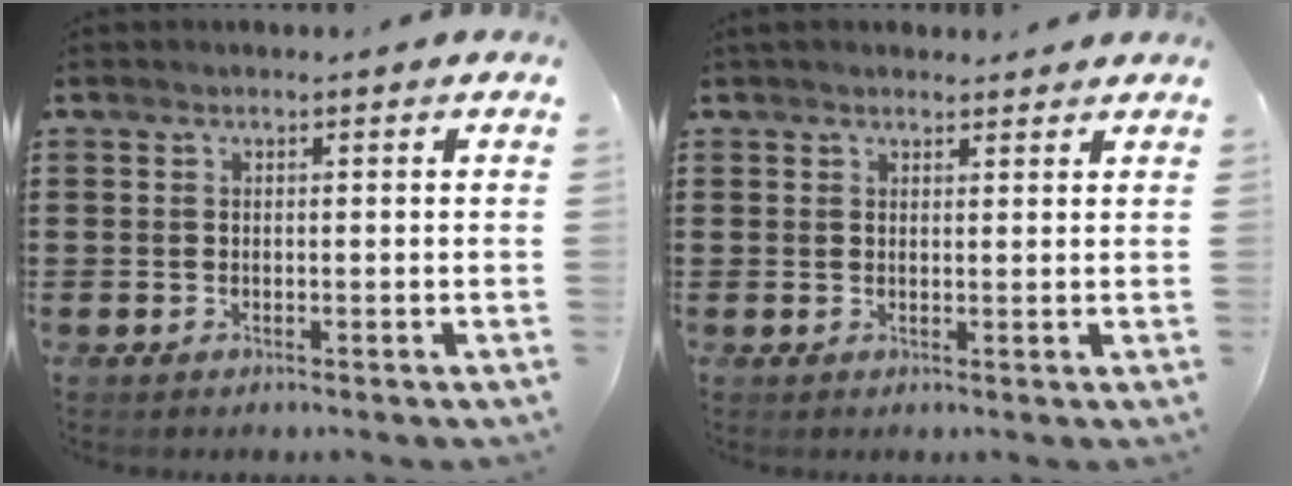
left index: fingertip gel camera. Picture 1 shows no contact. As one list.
[{"total": 1.8, "force": [1.7, 0.5, 0.2], "torque": [-0.009, 0.001, 0.035]}]